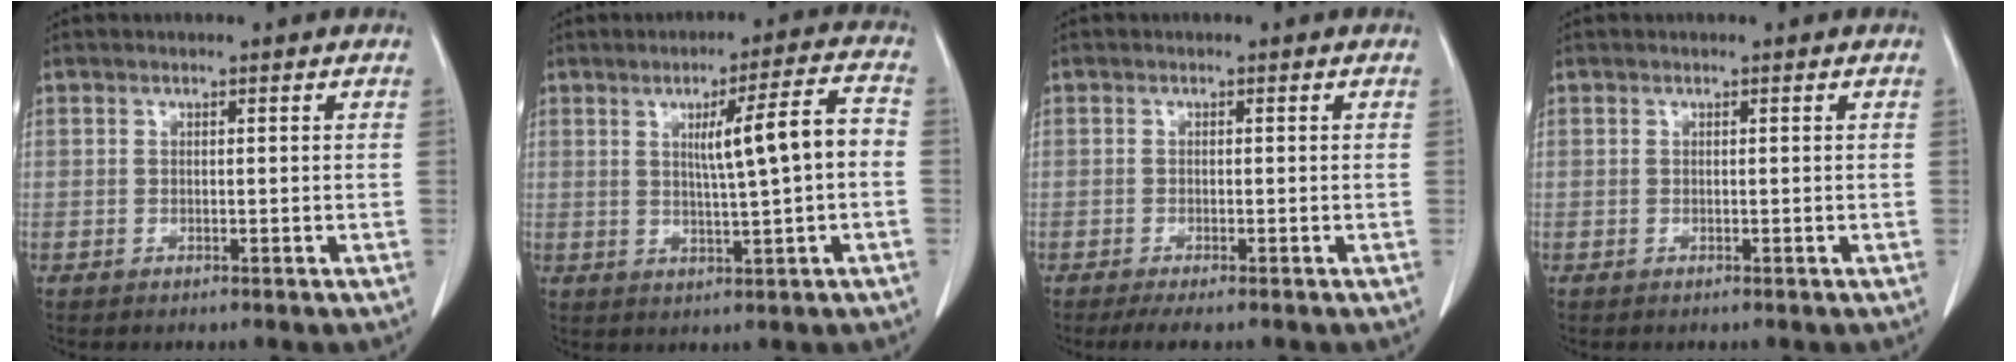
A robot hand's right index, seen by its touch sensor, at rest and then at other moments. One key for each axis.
{"total": 8.8, "fx": 0.5, "fy": 0.2, "fz": 8.7, "tx": -0.131, "ty": 0.013, "tz": 0.008}
{"total": 2.7, "fx": -2.1, "fy": 0.1, "fz": 1.7, "tx": -0.028, "ty": -0.008, "tz": -0.037}
{"total": 0.0}